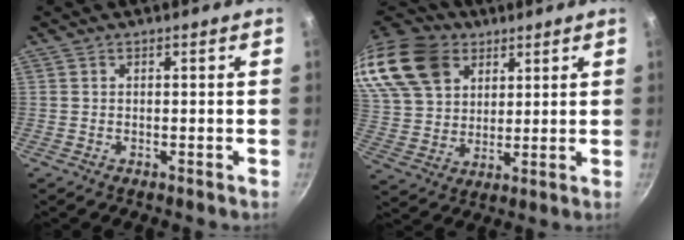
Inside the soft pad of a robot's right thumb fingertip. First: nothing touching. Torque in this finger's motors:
{"motor_torque": [0.04, 2.29, 0.56, -0.31, 0.17]}